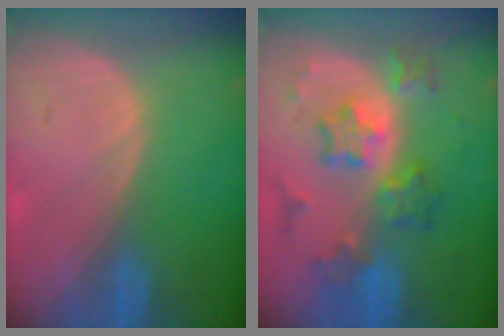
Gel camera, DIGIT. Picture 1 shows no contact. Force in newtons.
{"total": 8.0, "press": 8.0, "slide": 0.5}